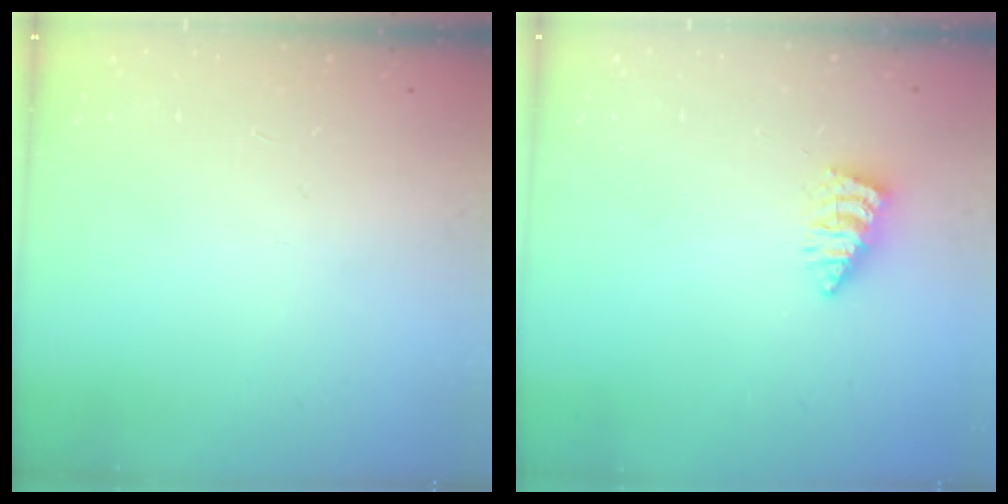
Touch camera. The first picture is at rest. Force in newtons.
{"total": 2.5, "press": 2.5, "slide": 0.1}